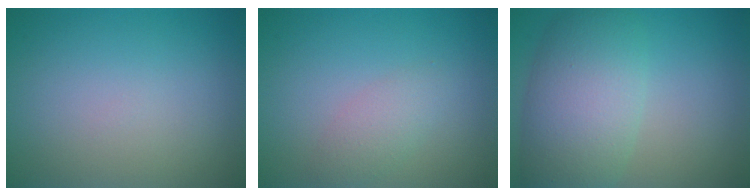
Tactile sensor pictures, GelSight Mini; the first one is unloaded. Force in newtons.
{"total": 2.0, "press": 2.0, "slide": 0.1}
{"total": 7.6, "press": 7.6, "slide": 0.1}